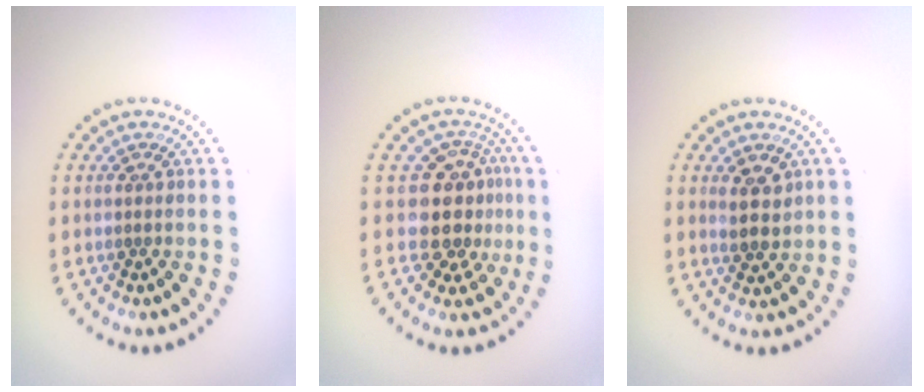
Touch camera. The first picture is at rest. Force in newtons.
{"total": 4.3, "press": 3.6, "slide": 2.3}
{"total": 2.4, "press": 2.3, "slide": 0.8}